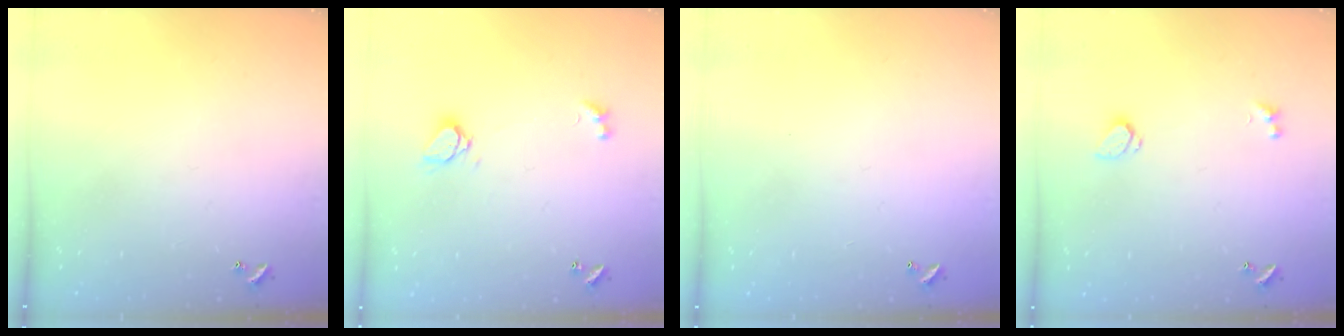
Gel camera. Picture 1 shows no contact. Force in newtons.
{"total": 2.1, "press": 2.0, "slide": 0.5}
{"total": 2.9, "press": 2.9, "slide": 0.1}
{"total": 0.8, "press": 0.6, "slide": 0.4}